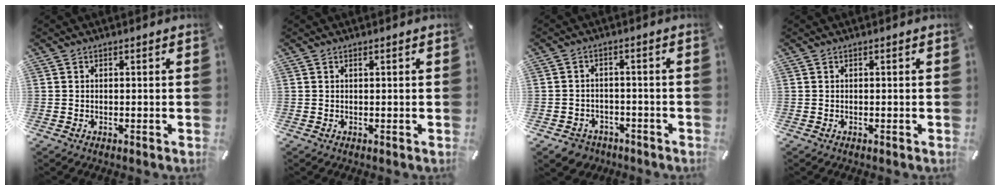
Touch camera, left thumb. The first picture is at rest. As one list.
[{"total": 0.0}, {"total": 4.8, "force": [-3.1, 3.5, 0.9], "torque": [-0.017, 0.018, -0.057]}, {"total": 0.0}]